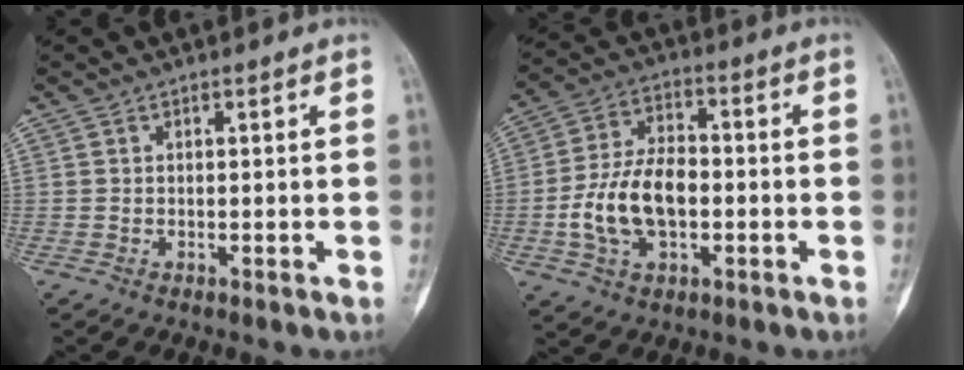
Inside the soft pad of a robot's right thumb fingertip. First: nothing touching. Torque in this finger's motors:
{"motor_torque": [0.71, 0.70, 0.73, -0.63, 0.13]}